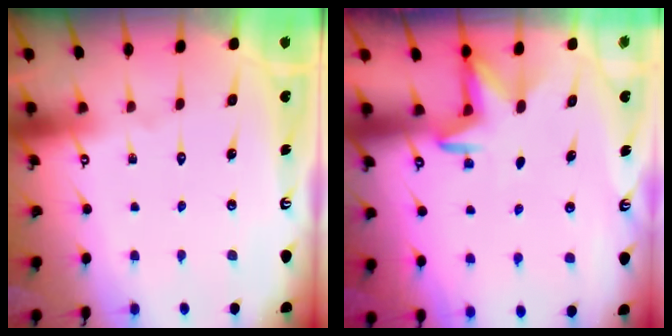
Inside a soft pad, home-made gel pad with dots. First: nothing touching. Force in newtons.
{"total": 3.0, "press": 3.0, "slide": 0.4}